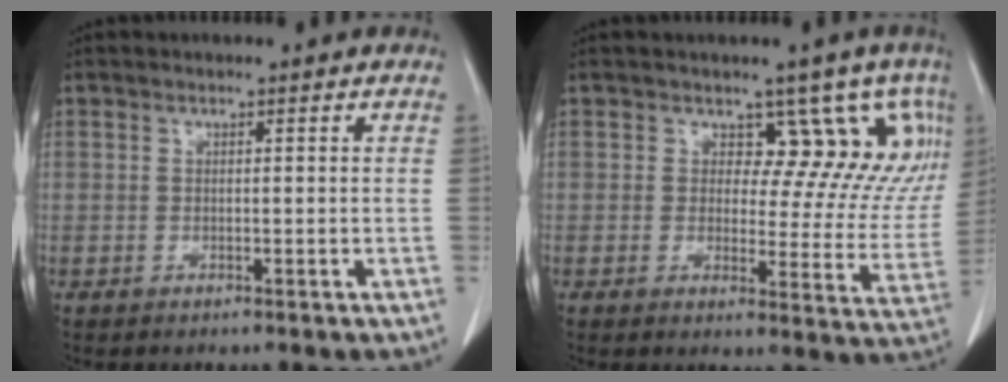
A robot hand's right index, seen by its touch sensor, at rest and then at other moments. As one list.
[{"total": 11.2, "force": [6.5, 6.5, 6.2], "torque": [-0.042, -0.009, 0.058]}]